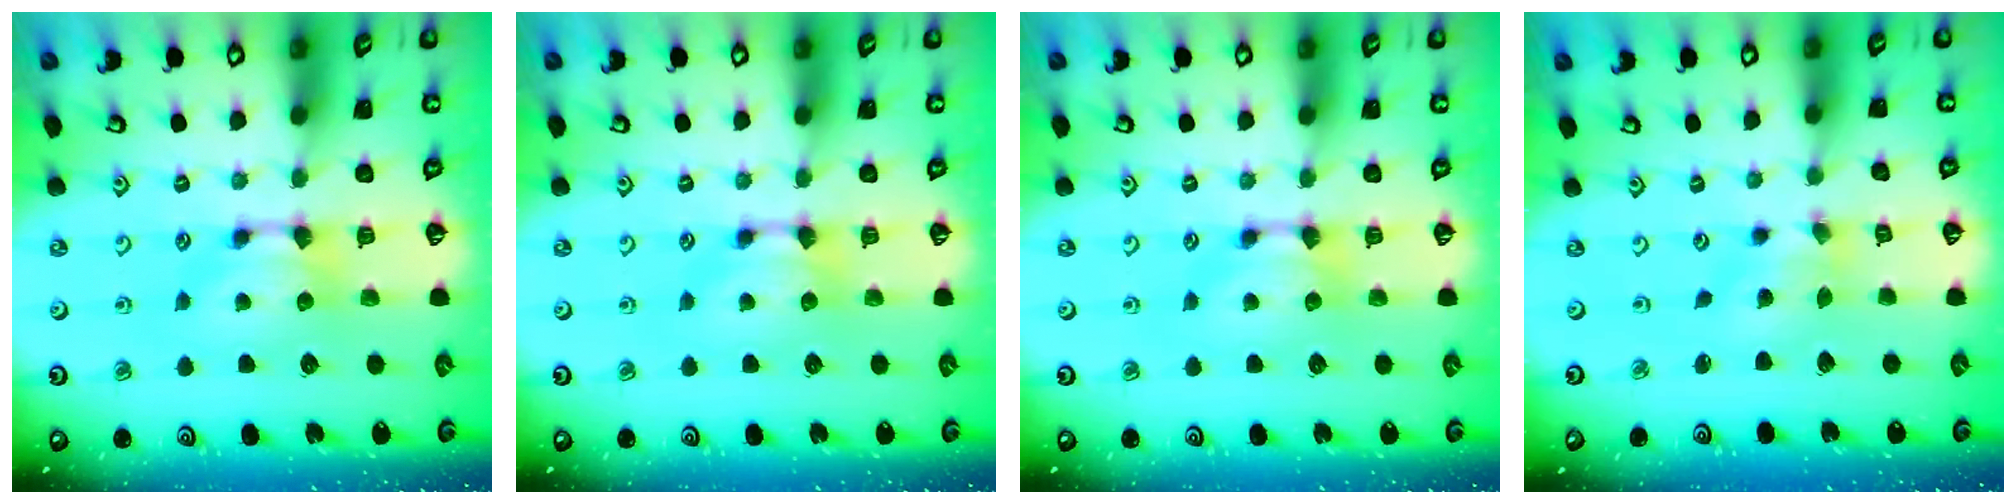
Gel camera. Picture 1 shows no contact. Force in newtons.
{"total": 0.0}
{"total": 0.0}
{"total": 1.5, "press": 0.7, "slide": 1.3}